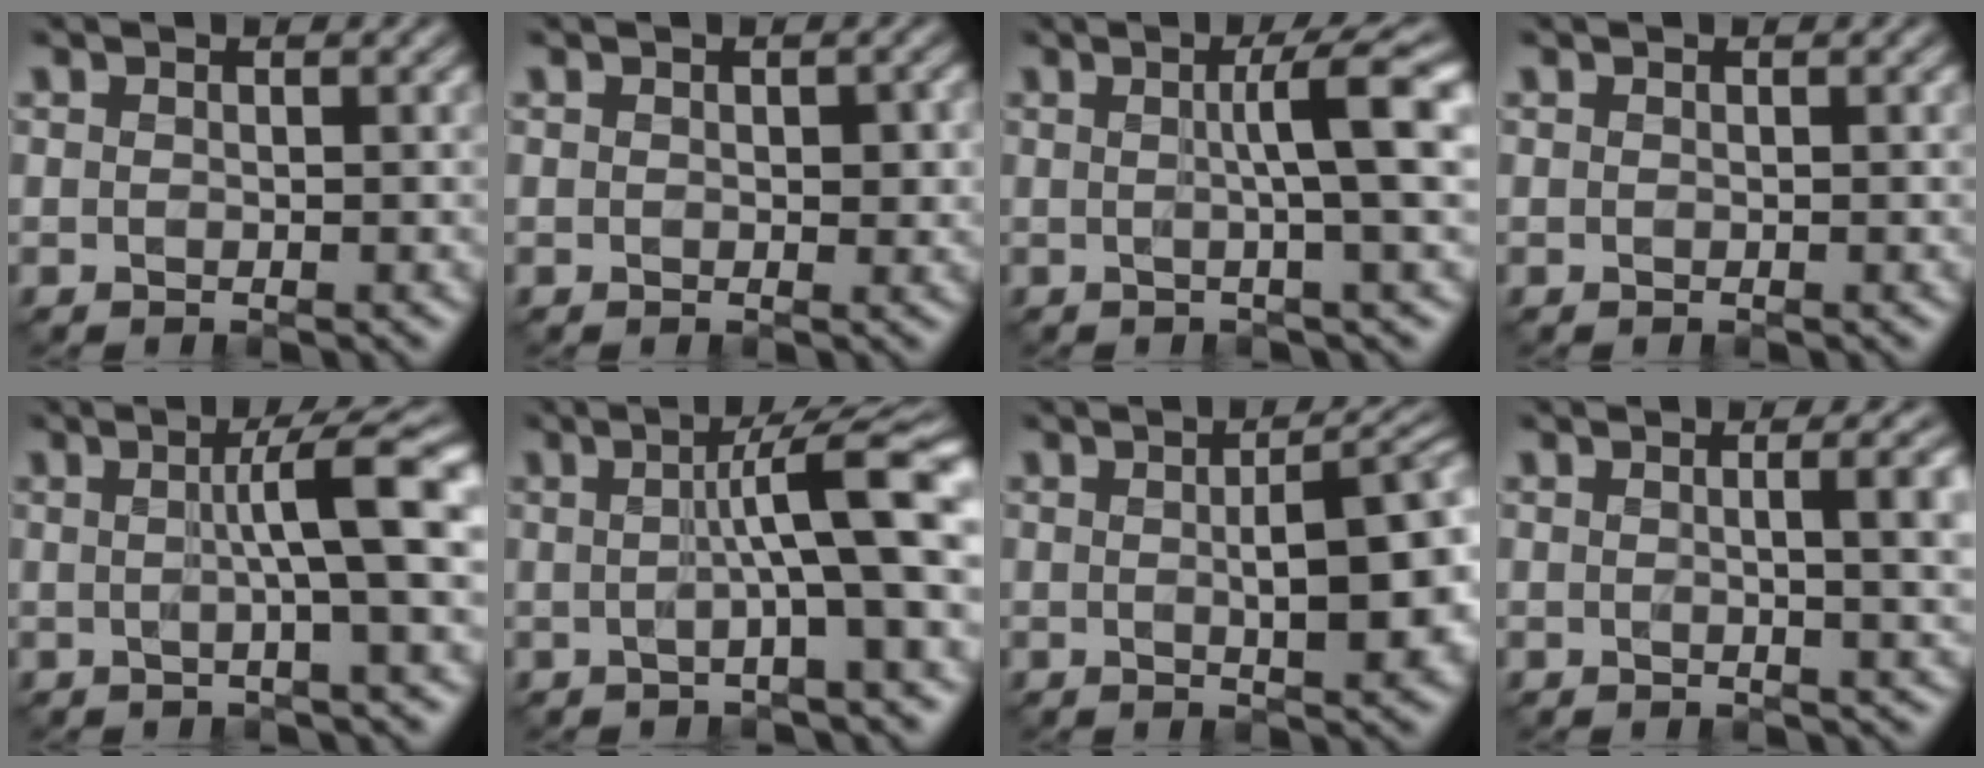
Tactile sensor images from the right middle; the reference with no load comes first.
{"total": 1.7, "force": [0.3, 1.0, 1.3], "torque": [-0.021, -0.002, 0.008]}
{"total": 5.2, "force": [0.6, 0.6, 5.1], "torque": [-0.078, 0.011, 0.005]}
{"total": 0.0}
{"total": 5.9, "force": [0.6, 0.7, 5.8], "torque": [-0.091, 0.011, 0.003]}
{"total": 8.2, "force": [0.5, 1.4, 8.1], "torque": [-0.107, 0.012, -0.002]}
{"total": 8.0, "force": [0.2, 2.6, 7.6], "torque": [-0.097, 0.004, 0.003]}
{"total": 5.5, "force": [0.6, 2.1, 5.0], "torque": [-0.036, 0.012, 0.002]}